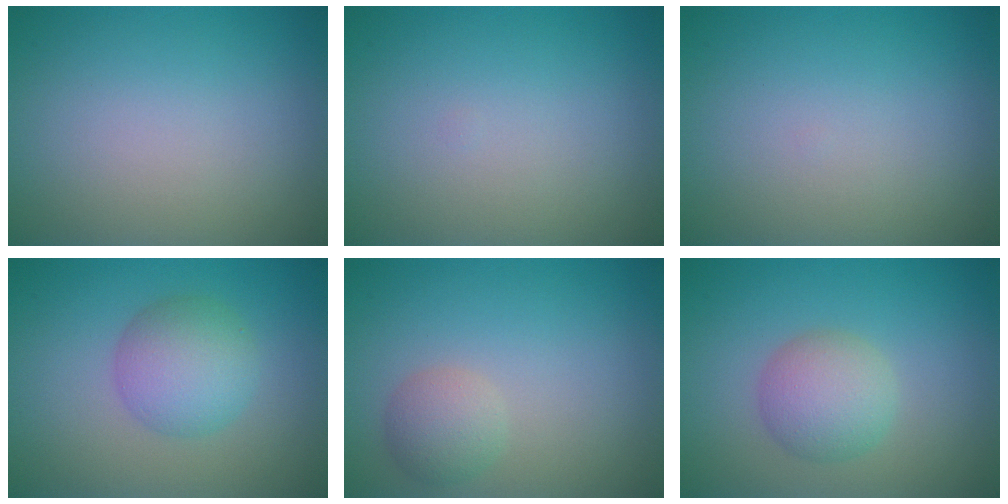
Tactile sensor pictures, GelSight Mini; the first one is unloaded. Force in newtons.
{"total": 0.0}
{"total": 0.0}
{"total": 4.4, "press": 4.4, "slide": 0.1}
{"total": 2.2, "press": 2.2, "slide": 0.1}
{"total": 3.5, "press": 3.5, "slide": 0.1}